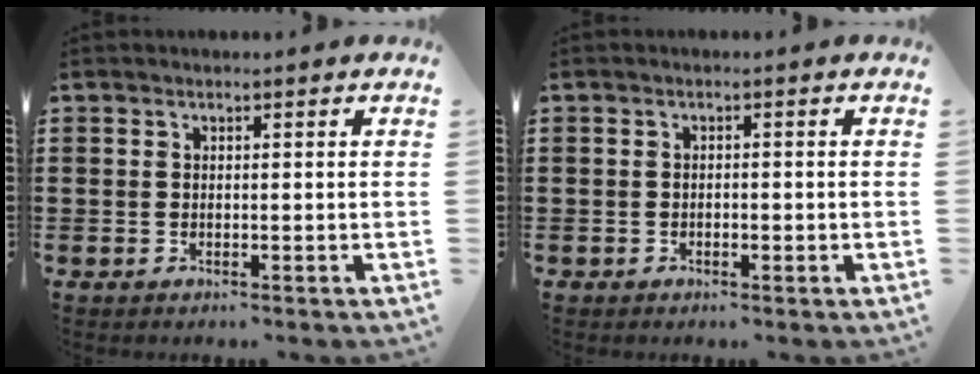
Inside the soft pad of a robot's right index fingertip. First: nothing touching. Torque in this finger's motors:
{"motor_torque": [-0.29, 0.28, 0.00, -0.01]}